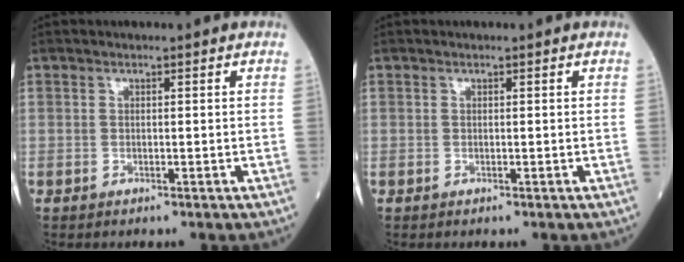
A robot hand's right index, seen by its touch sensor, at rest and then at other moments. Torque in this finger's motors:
{"motor_torque": [0.02, -0.01, 0.00, -0.01]}